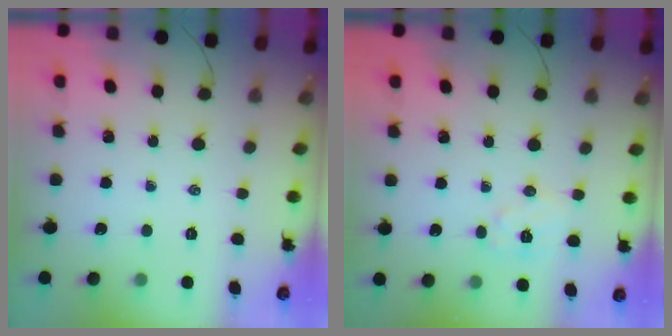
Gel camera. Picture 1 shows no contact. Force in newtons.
{"total": 5.8, "press": 5.8, "slide": 0.7}